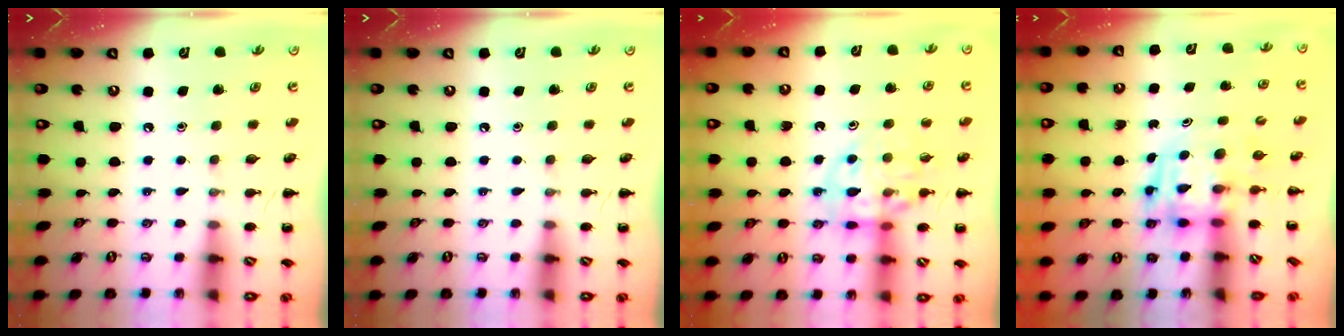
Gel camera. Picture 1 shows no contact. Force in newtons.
{"total": 0.0}
{"total": 13.3, "press": 13.2, "slide": 2.2}
{"total": 3.7, "press": 3.7, "slide": 0.7}